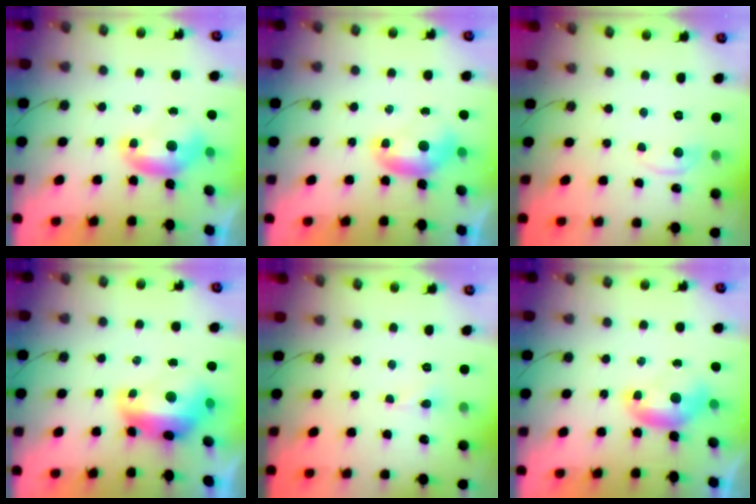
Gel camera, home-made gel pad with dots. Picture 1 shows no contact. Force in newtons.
{"total": 0.0}
{"total": 0.0}
{"total": 2.9, "press": 2.8, "slide": 0.7}
{"total": 1.8, "press": 1.6, "slide": 0.7}
{"total": 0.0}